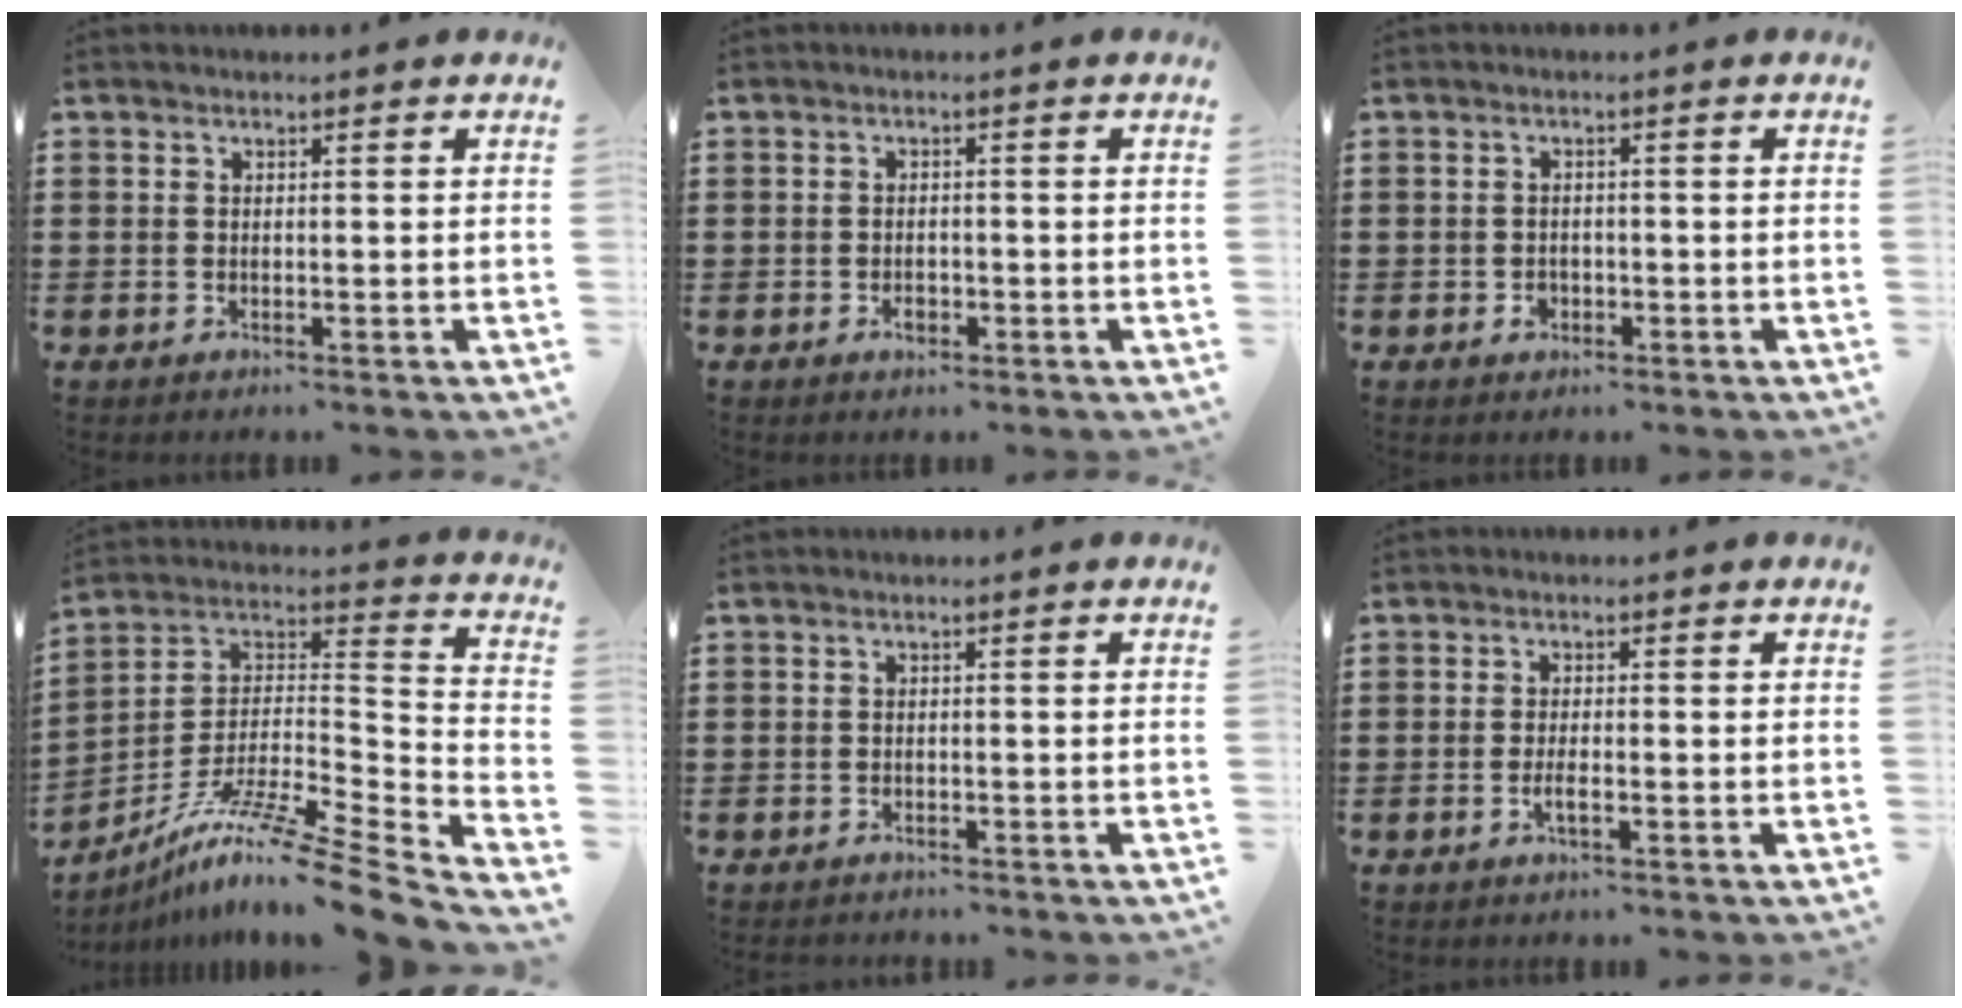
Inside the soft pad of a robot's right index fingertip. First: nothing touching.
{"total": 1.8, "force": [-0.9, 1.0, 1.2], "torque": [-0.024, -0.001, -0.016]}
{"total": 1.6, "force": [-0.7, 1.2, 0.8], "torque": [-0.018, 0.001, -0.016]}
{"total": 11.7, "force": [-9.0, -0.2, 7.4], "torque": [-0.123, -0.001, -0.171]}
{"total": 0.8, "force": [-0.8, 0.2, 0.0], "torque": [-0.003, 0.000, -0.016]}
{"total": 2.0, "force": [-0.8, 0.4, 1.8], "torque": [-0.040, -0.004, -0.016]}